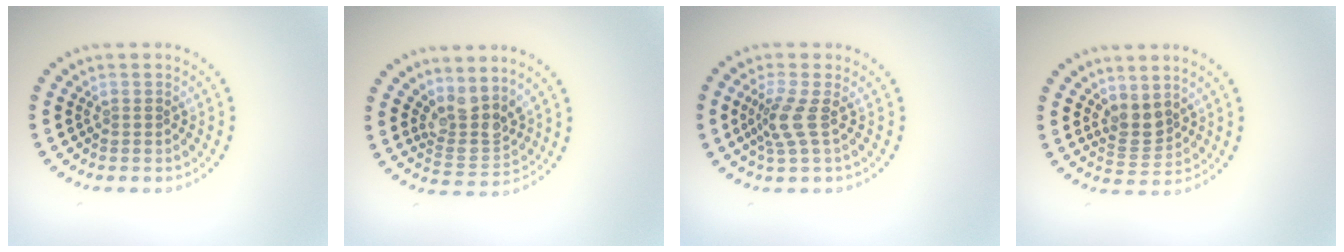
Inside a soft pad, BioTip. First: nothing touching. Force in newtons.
{"total": 3.5, "press": 2.6, "slide": 2.2}
{"total": 2.5, "press": 1.9, "slide": 1.7}
{"total": 2.3, "press": 1.9, "slide": 1.3}